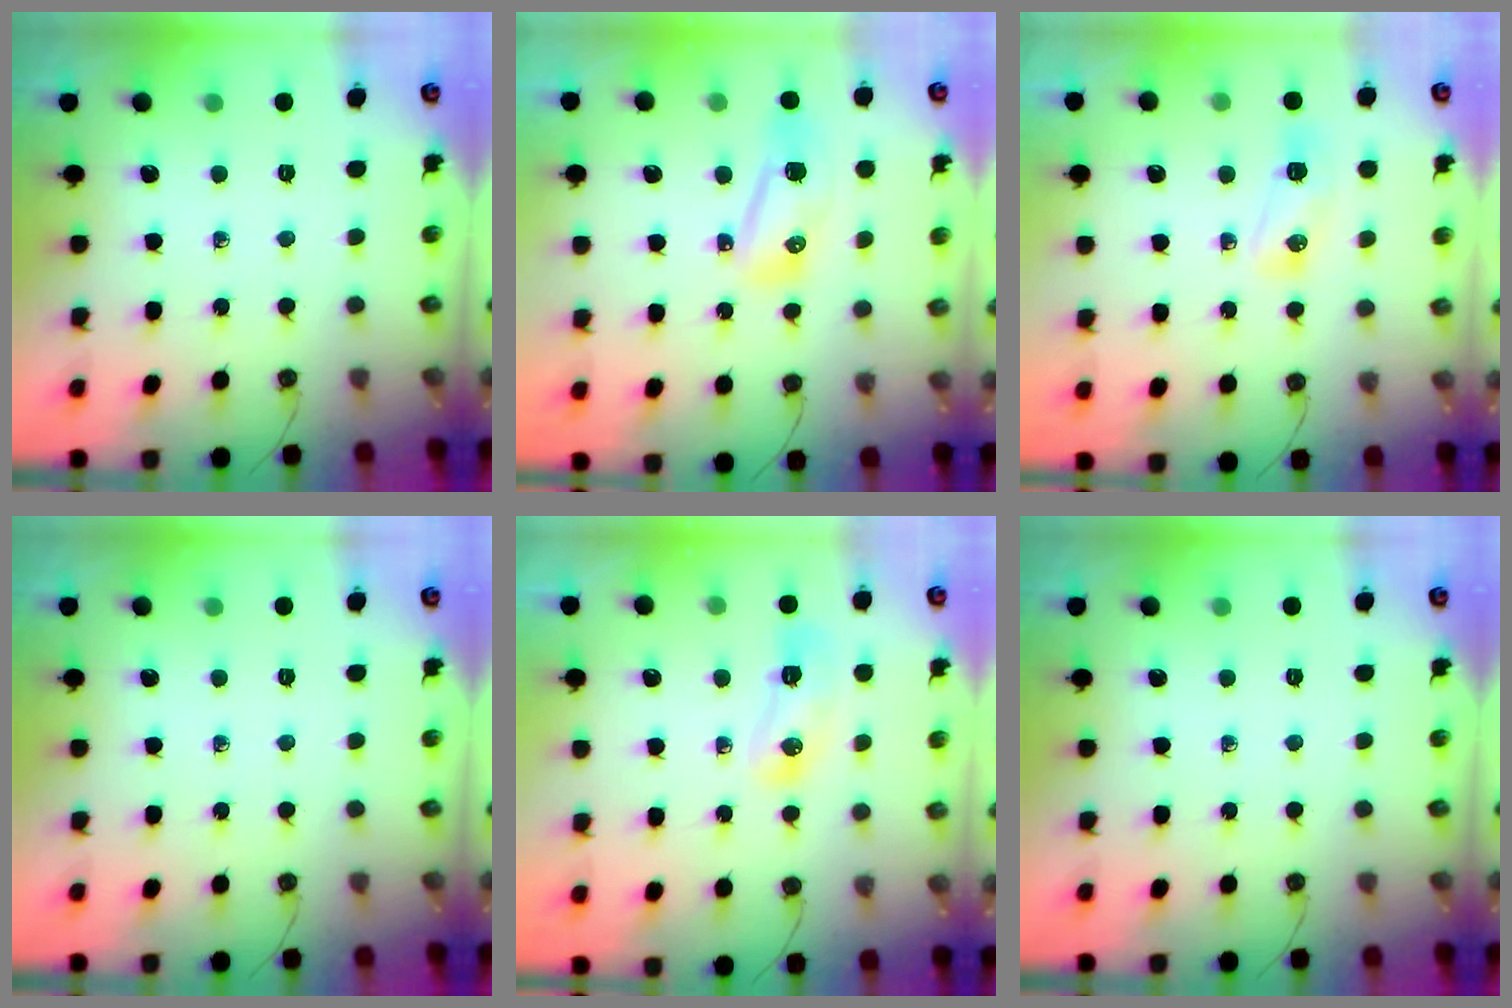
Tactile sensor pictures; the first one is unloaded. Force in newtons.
{"total": 17.2, "press": 11.0, "slide": 13.2}
{"total": 6.7, "press": 6.6, "slide": 0.8}
{"total": 0.0}
{"total": 14.6, "press": 9.6, "slide": 10.9}
{"total": 0.0}